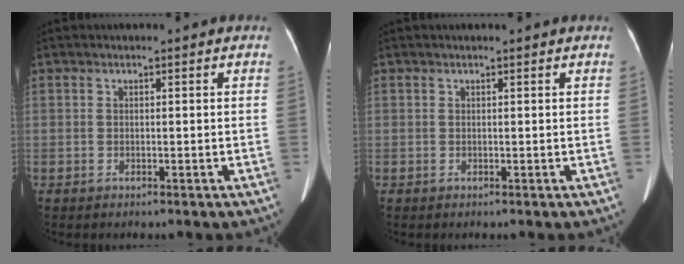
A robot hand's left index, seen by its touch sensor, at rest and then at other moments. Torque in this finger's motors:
{"motor_torque": [-0.02, -0.05, 0.00, 0.02]}